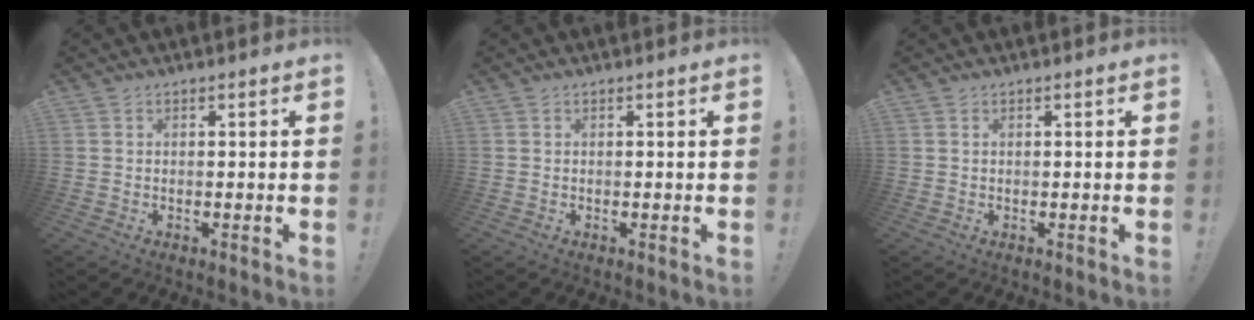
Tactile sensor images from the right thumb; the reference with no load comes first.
{"total": 0.0}
{"total": 0.0}